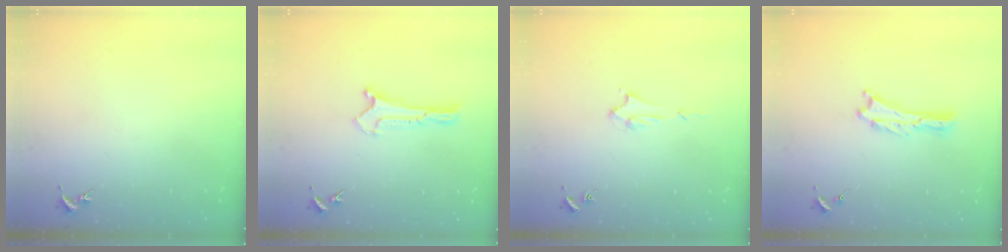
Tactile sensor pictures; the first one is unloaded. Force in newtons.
{"total": 0.0}
{"total": 1.4, "press": 1.4, "slide": 0.2}
{"total": 0.0}